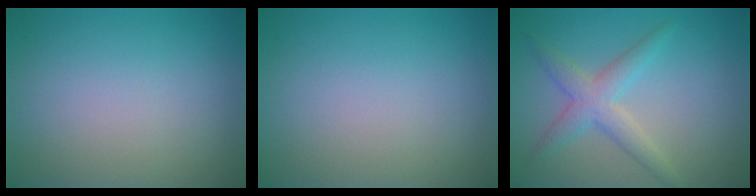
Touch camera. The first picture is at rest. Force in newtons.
{"total": 0.0}
{"total": 3.2, "press": 3.2, "slide": 0.1}